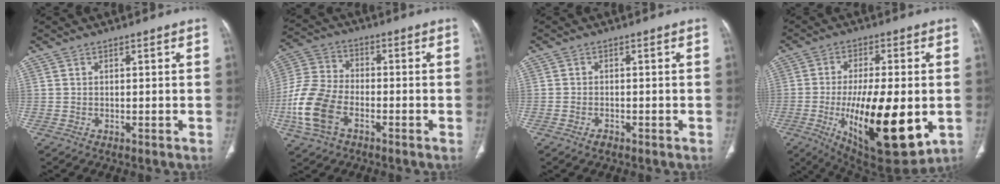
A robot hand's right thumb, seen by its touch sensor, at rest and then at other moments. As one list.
[{"total": 13.2, "force": [-4.7, 8.2, 9.2], "torque": [-0.207, 0.021, -0.096]}, {"total": 1.5, "force": [-1.0, 0.8, 0.7], "torque": [-0.015, 0.003, -0.018]}, {"total": 23.3, "force": [-4.9, 8.7, 21.0], "torque": [-0.337, -0.022, -0.057]}]